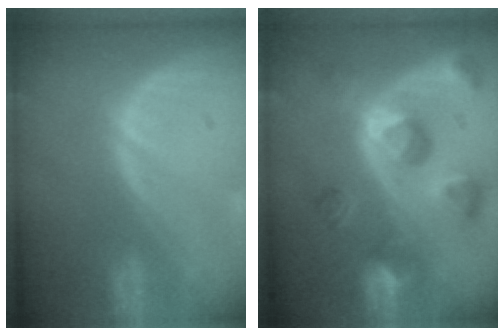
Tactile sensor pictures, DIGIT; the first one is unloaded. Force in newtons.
{"total": 9.9, "press": 8.8, "slide": 4.6}